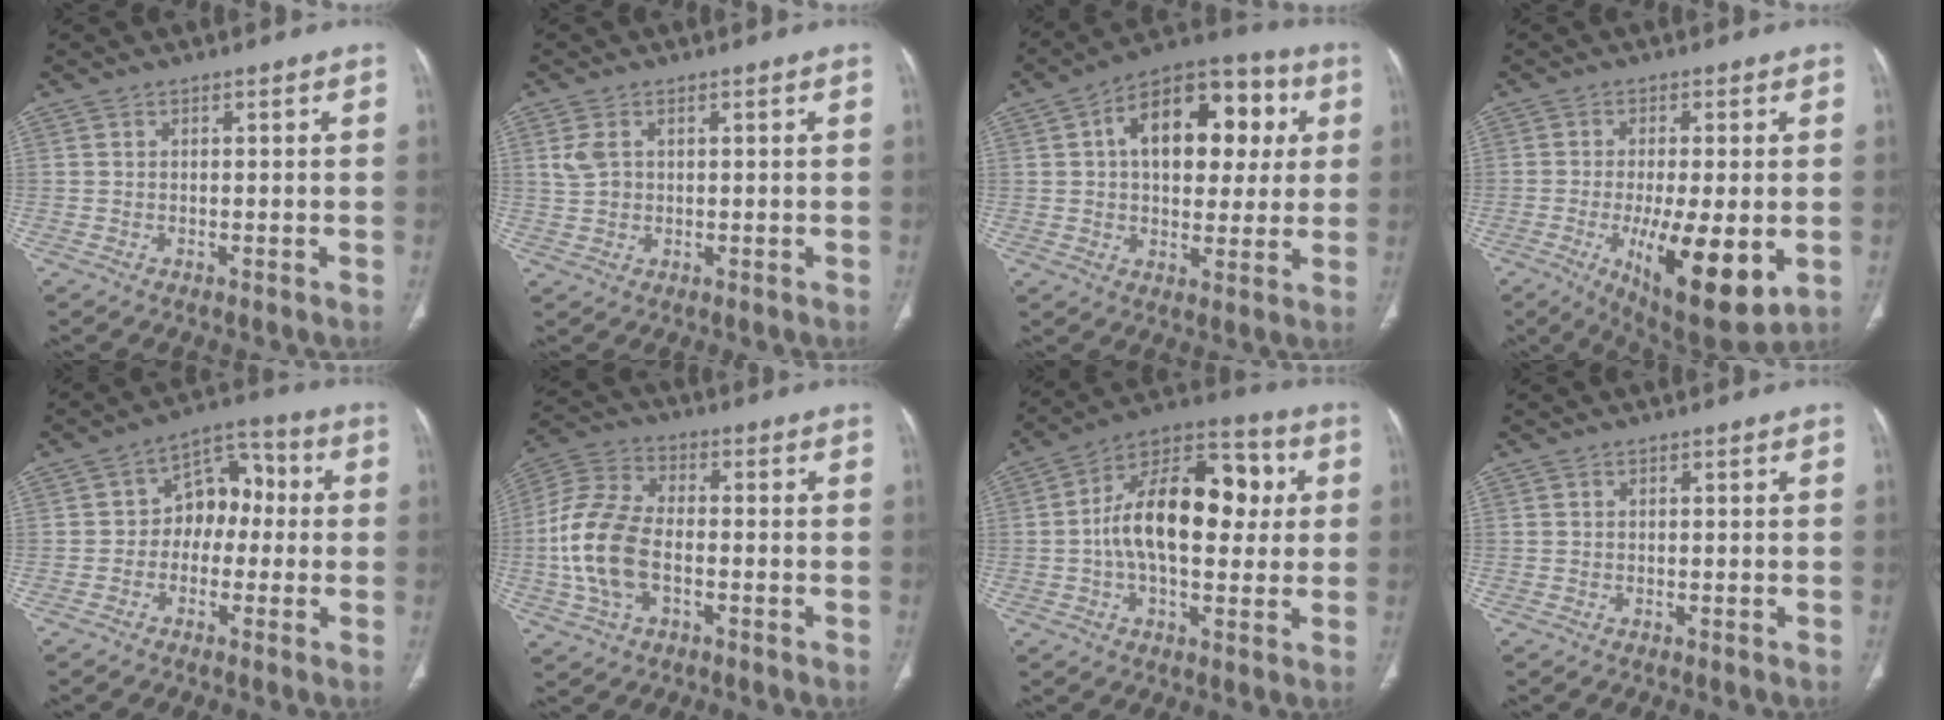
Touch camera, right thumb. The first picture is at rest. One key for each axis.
{"total": 3.3, "fx": 1.1, "fy": 2.3, "fz": 2.1, "tx": -0.049, "ty": 0.004, "tz": 0.029}
{"total": 19.9, "fx": 4.7, "fy": 11.9, "fz": 15.3, "tx": -0.179, "ty": 0.022, "tz": 0.063}
{"total": 15.8, "fx": -3.9, "fy": 5.1, "fz": 14.4, "tx": -0.224, "ty": -0.025, "tz": -0.046}
{"total": 9.1, "fx": -0.4, "fy": 6.7, "fz": 6.1, "tx": -0.049, "ty": 0.038, "tz": -0.023}
{"total": 14.1, "fx": -2.5, "fy": 8.4, "fz": 11.0, "tx": -0.237, "ty": 0.023, "tz": -0.050}
{"total": 20.1, "fx": 1.9, "fy": 11.1, "fz": 16.6, "tx": -0.245, "ty": 0.031, "tz": 0.023}
{"total": 0.0}